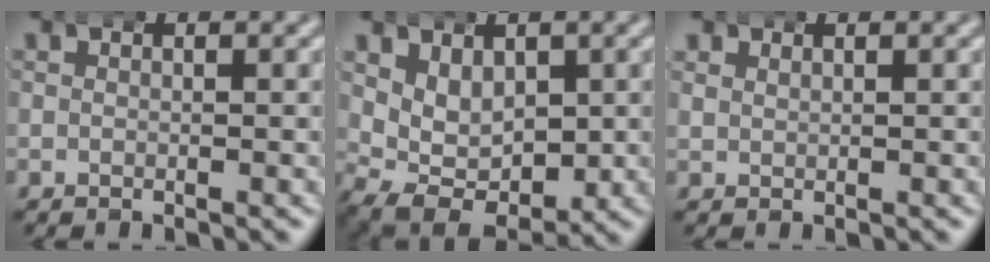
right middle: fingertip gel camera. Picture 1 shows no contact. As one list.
[{"total": 7.9, "force": [0.2, 6.3, 4.9], "torque": [-0.094, -0.030, 0.005]}, {"total": 1.1, "force": [0.8, 0.7, 0.3], "torque": [-0.005, 0.004, 0.015]}]